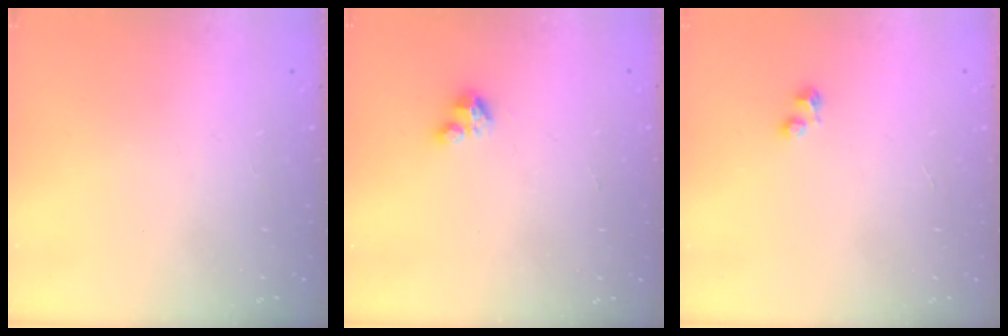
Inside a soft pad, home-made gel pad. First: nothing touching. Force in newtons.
{"total": 2.8, "press": 2.8, "slide": 0.2}
{"total": 2.4, "press": 2.4, "slide": 0.4}